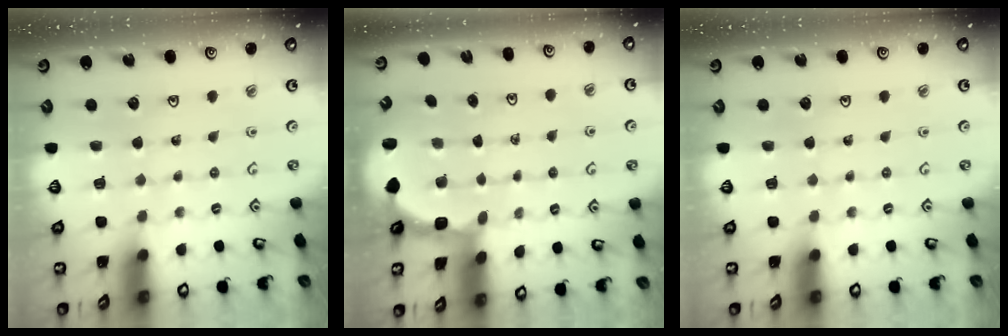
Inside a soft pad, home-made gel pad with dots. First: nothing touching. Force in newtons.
{"total": 2.8, "press": 2.4, "slide": 1.4}
{"total": 0.0}